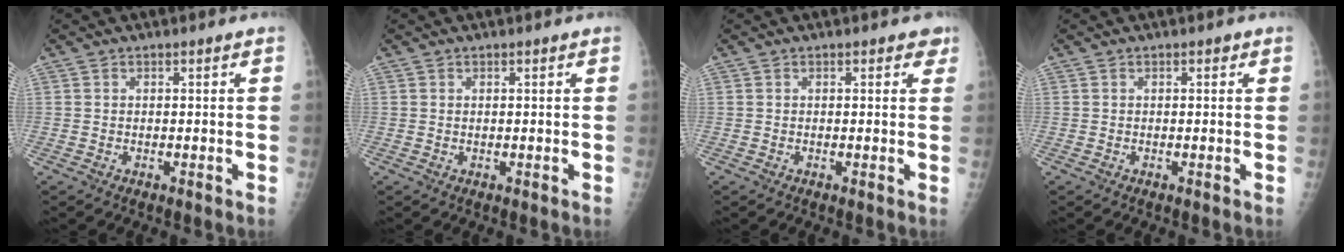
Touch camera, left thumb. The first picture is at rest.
{"total": 0.6, "force": [0.3, 0.1, 0.5], "torque": [-0.010, 0.000, 0.006]}
{"total": 2.0, "force": [1.1, 1.0, 1.4], "torque": [-0.004, -0.001, 0.009]}
{"total": 0.8, "force": [0.3, 0.3, 0.6], "torque": [-0.007, 0.001, 0.003]}